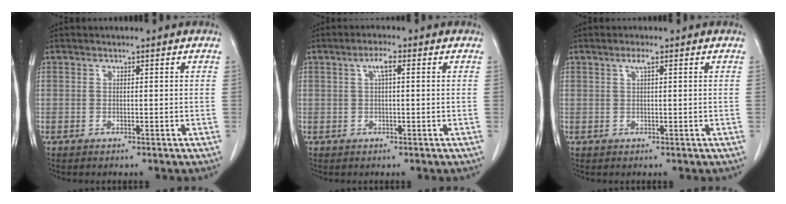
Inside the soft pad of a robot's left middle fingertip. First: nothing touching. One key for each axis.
{"total": 2.3, "fx": 0.7, "fy": 0.4, "fz": 2.2, "tx": -0.043, "ty": 0.008, "tz": 0.013}
{"total": 1.4, "fx": 0.7, "fy": 0.1, "fz": 1.2, "tx": -0.024, "ty": 0.003, "tz": 0.012}